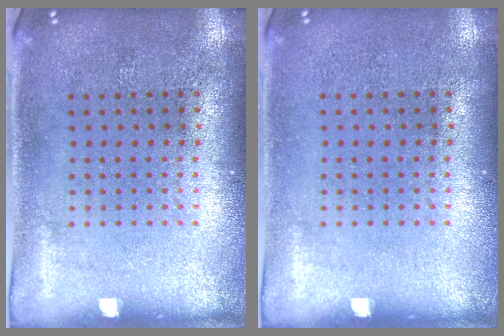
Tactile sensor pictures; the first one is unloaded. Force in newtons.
{"total": 0.0}